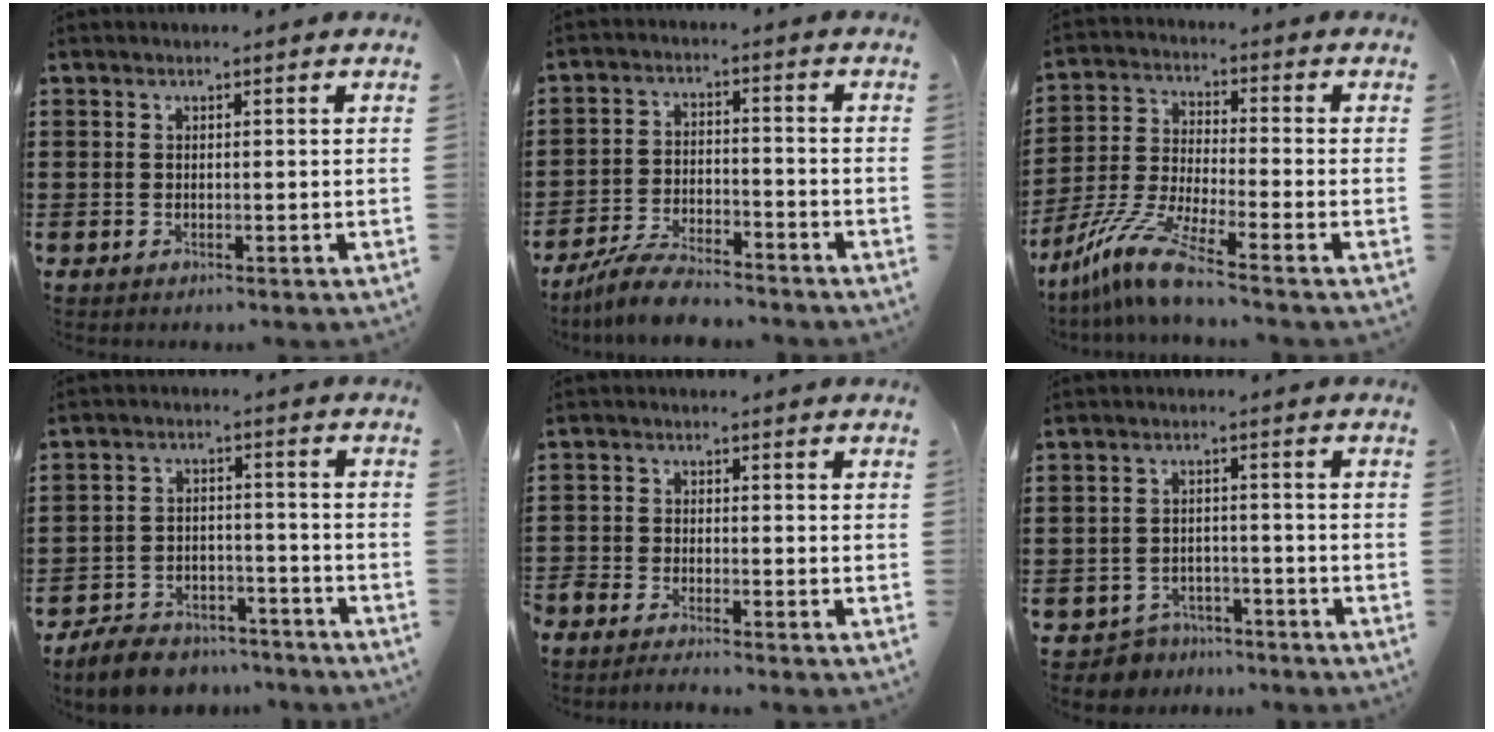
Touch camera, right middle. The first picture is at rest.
{"total": 6.2, "force": [-5.8, 0.8, 2.2], "torque": [-0.047, 0.003, -0.112]}
{"total": 9.1, "force": [-7.0, 0.6, 5.8], "torque": [-0.139, -0.012, -0.145]}
{"total": 6.7, "force": [-6.3, 1.5, 1.3], "torque": [-0.027, 0.018, -0.126]}
{"total": 2.5, "force": [-2.5, 0.1, 0.0], "torque": [-0.006, 0.001, -0.053]}
{"total": 3.8, "force": [-3.7, 1.1, -0.2], "torque": [-0.013, 0.002, -0.081]}